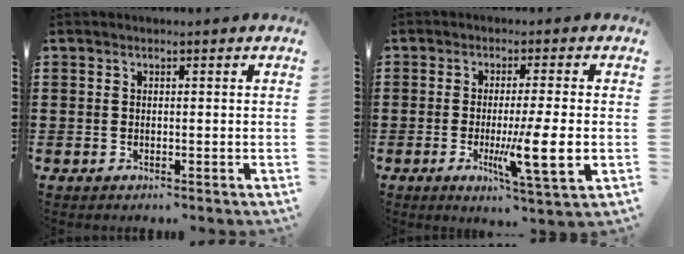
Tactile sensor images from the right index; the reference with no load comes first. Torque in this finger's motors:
{"motor_torque": [2.14, 0.00, 0.90, 0.21]}